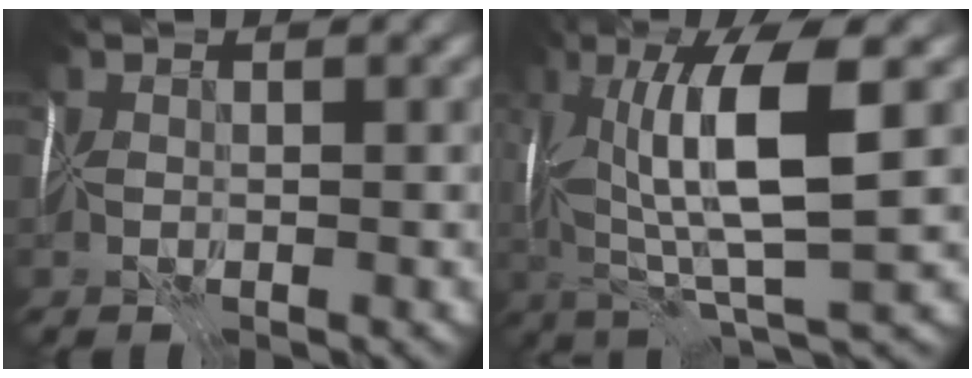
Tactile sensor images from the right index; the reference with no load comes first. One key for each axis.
{"total": 8.8, "fx": 1.3, "fy": 1.1, "fz": 8.6, "tx": -0.134, "ty": -0.005, "tz": 0.027}